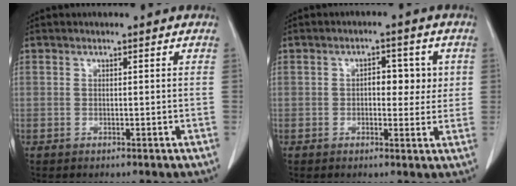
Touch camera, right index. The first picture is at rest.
{"total": 5.0, "force": [0.6, 2.7, 4.2], "torque": [-0.050, 0.012, 0.009]}